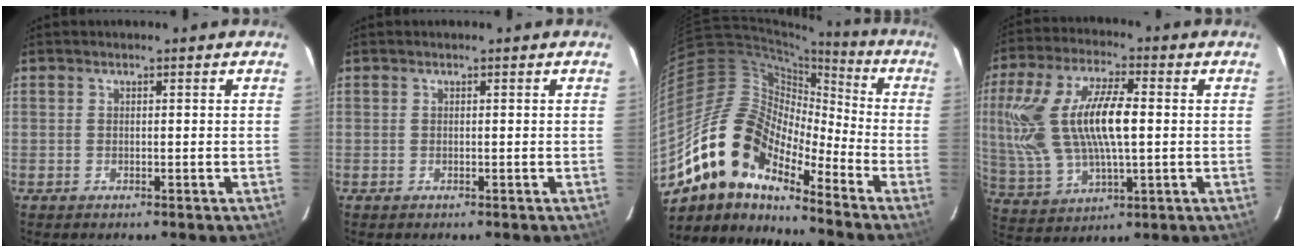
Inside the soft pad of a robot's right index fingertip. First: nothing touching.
{"total": 0.0}
{"total": 16.5, "force": [-12.0, 7.0, 8.9], "torque": [-0.153, 0.001, -0.239]}
{"total": 20.0, "force": [2.4, 8.9, 17.8], "torque": [-0.369, 0.009, 0.059]}